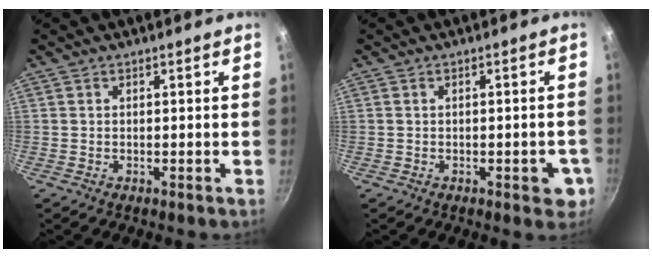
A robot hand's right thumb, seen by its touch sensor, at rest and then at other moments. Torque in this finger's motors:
{"motor_torque": [0.48, 0.46, -0.01, 0.01, 0.06]}